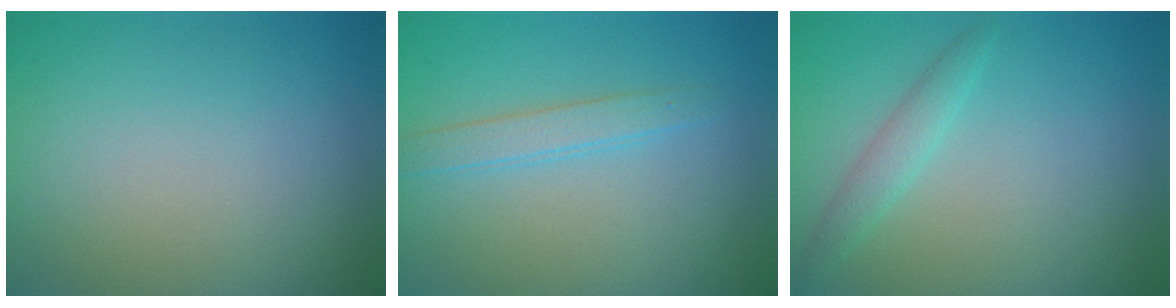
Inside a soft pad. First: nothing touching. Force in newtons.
{"total": 2.0, "press": 2.0, "slide": 0.1}
{"total": 1.7, "press": 1.7, "slide": 0.0}